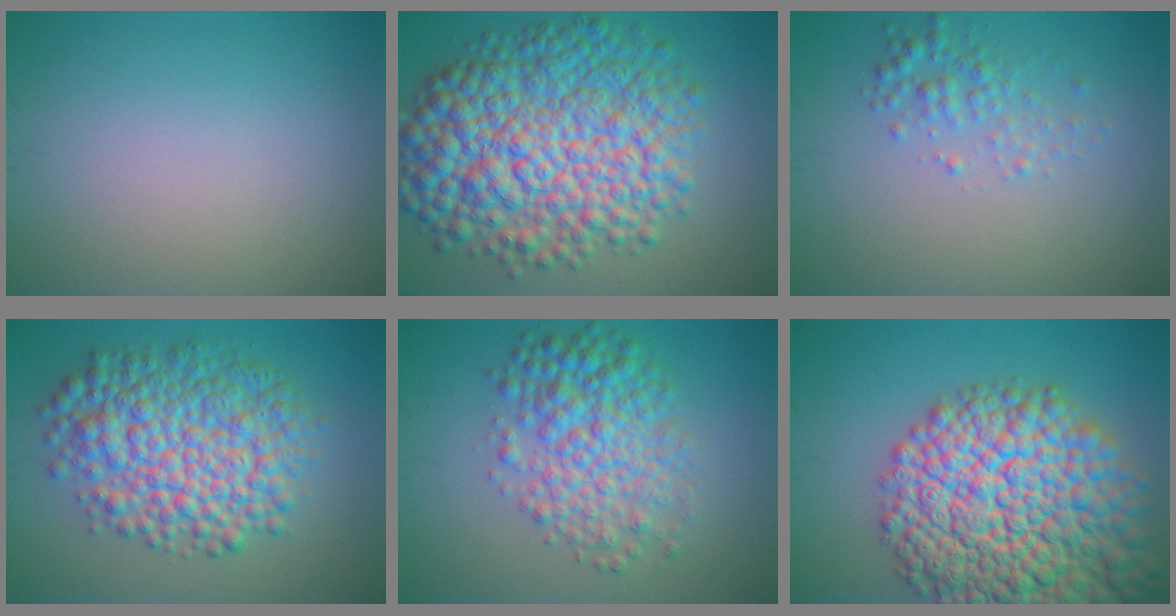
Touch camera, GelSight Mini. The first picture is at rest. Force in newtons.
{"total": 12.5, "press": 12.5, "slide": 0.1}
{"total": 2.0, "press": 2.0, "slide": 0.1}
{"total": 9.0, "press": 9.0, "slide": 0.1}
{"total": 6.0, "press": 6.0, "slide": 0.0}
{"total": 16.9, "press": 16.9, "slide": 0.7}